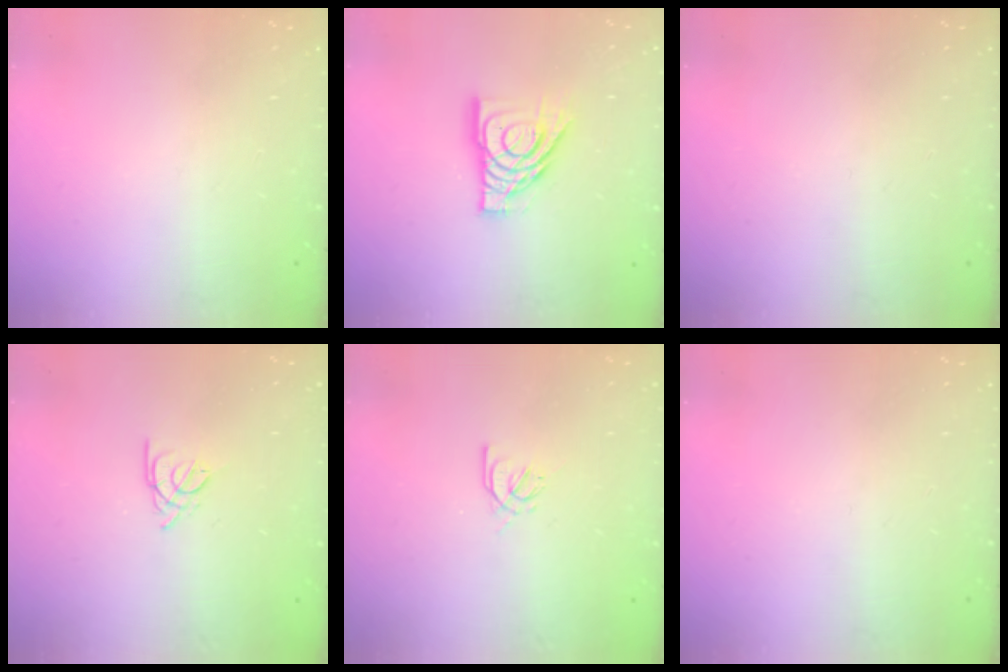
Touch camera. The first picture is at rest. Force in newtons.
{"total": 12.2, "press": 12.2, "slide": 1.1}
{"total": 0.0}
{"total": 2.7, "press": 2.6, "slide": 0.5}
{"total": 2.4, "press": 2.4, "slide": 0.5}
{"total": 0.0}